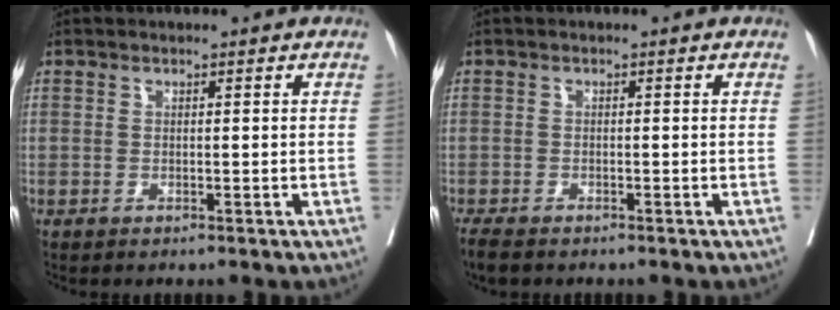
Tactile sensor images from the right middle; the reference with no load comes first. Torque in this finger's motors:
{"motor_torque": [0.71, -0.57, 0.19, 0.06]}